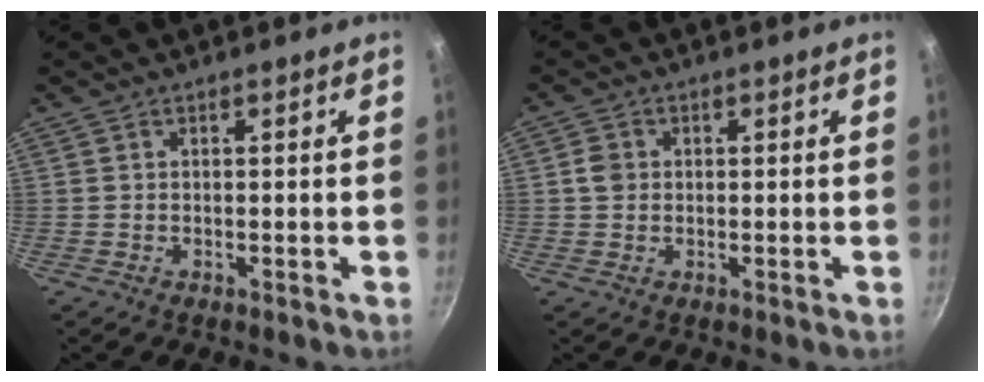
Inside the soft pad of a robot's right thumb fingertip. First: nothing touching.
{"total": 2.6, "force": [0.2, 2.3, 1.2], "torque": [-0.012, 0.006, -0.001]}